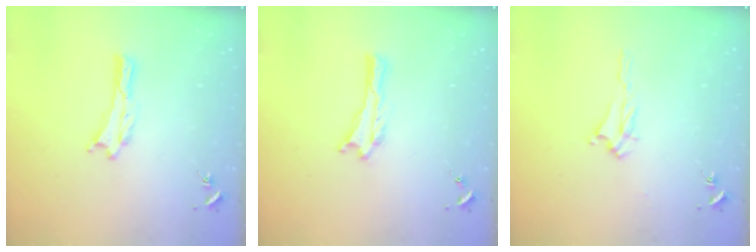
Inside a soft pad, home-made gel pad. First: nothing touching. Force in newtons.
{"total": 0.0}
{"total": 2.4, "press": 2.4, "slide": 0.5}